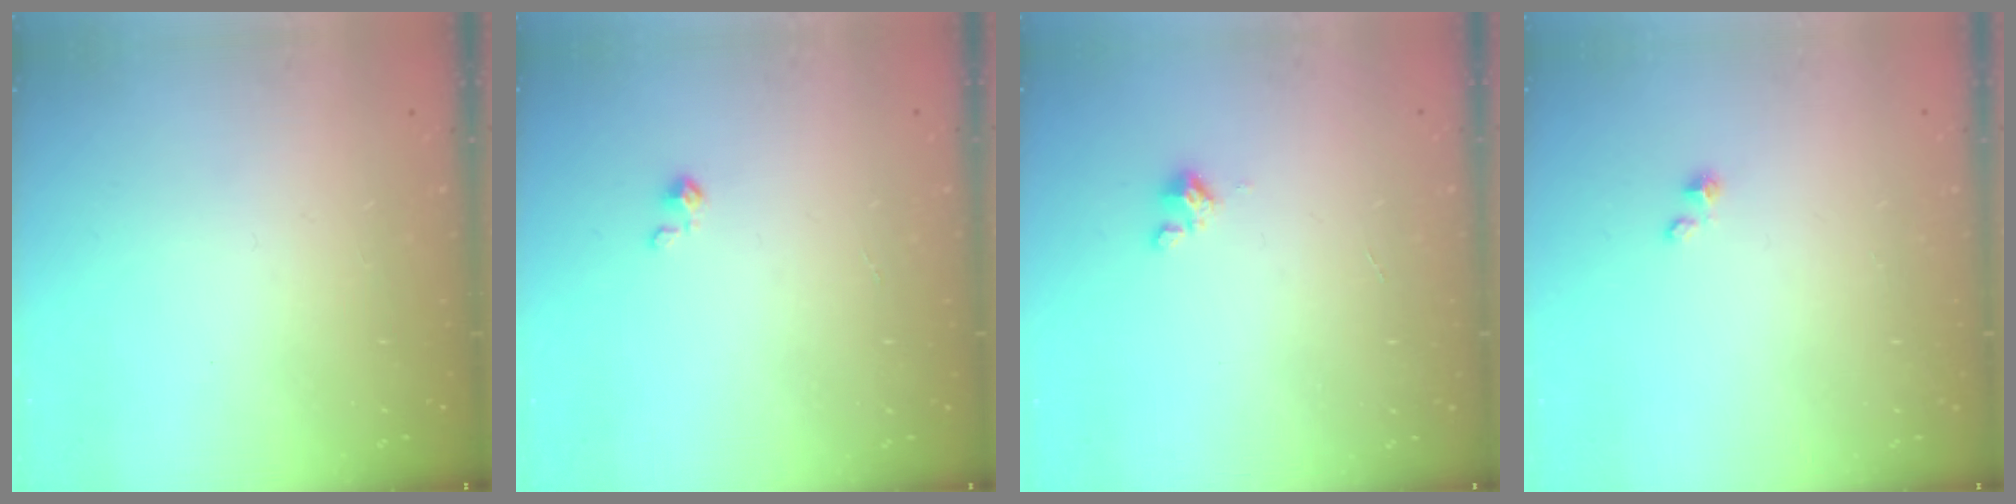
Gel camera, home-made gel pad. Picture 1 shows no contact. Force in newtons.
{"total": 2.3, "press": 2.2, "slide": 0.3}
{"total": 0.9, "press": 0.9, "slide": 0.2}
{"total": 1.5, "press": 1.5, "slide": 0.0}